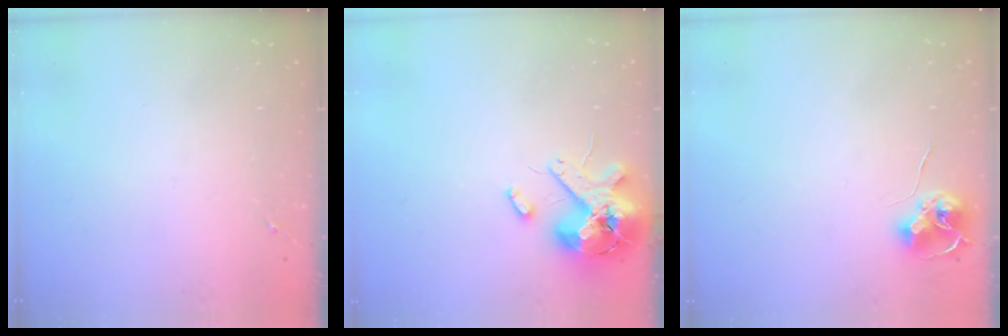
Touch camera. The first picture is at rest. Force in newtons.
{"total": 13.6, "press": 13.5, "slide": 2.2}
{"total": 7.9, "press": 7.9, "slide": 0.4}